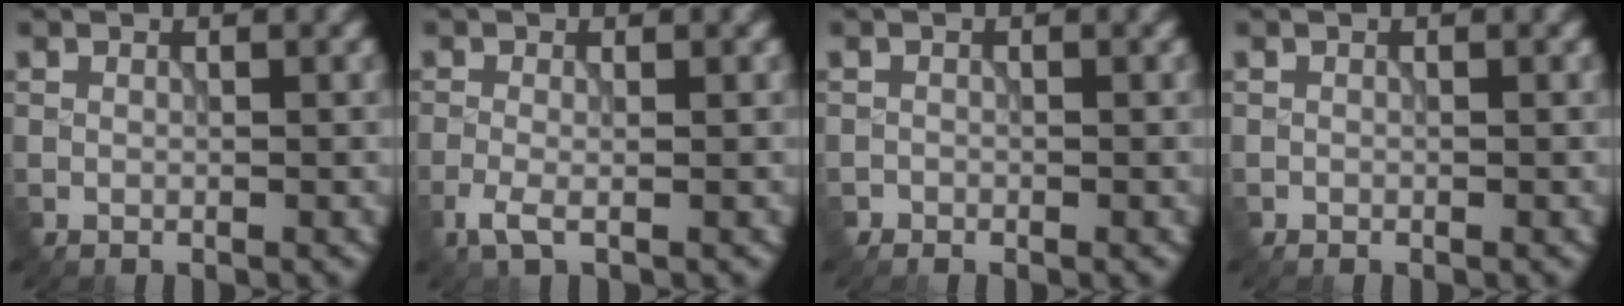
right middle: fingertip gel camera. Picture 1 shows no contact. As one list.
[{"total": 1.9, "force": [-1.0, 0.5, 1.5], "torque": [-0.038, -0.006, -0.023]}, {"total": 0.5, "force": [-0.4, 0.3, -0.3], "torque": [0.008, -0.003, -0.008]}, {"total": 0.0}]